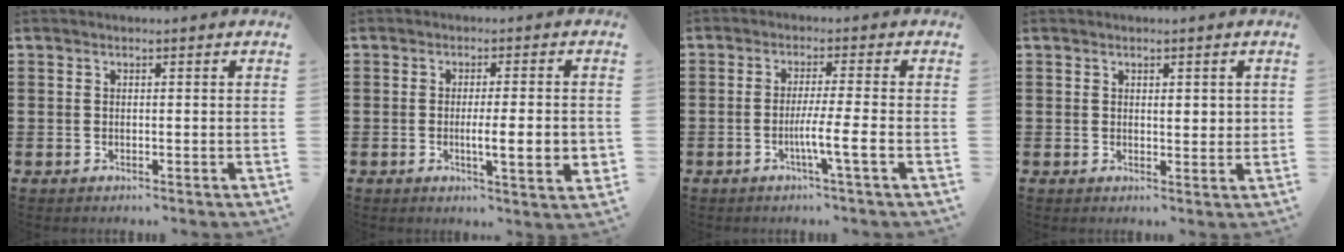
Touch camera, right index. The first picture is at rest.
{"total": 6.4, "force": [-1.0, 0.8, 6.3], "torque": [-0.095, -0.009, -0.017]}
{"total": 5.3, "force": [-1.8, -0.4, 5.0], "torque": [-0.092, -0.014, -0.035]}
{"total": 1.6, "force": [0.6, 0.9, 1.1], "torque": [-0.007, 0.000, 0.007]}